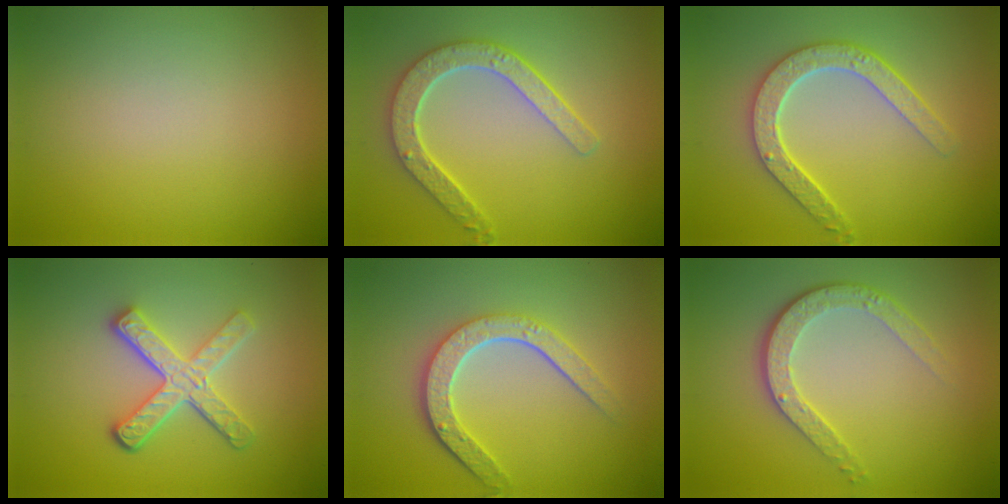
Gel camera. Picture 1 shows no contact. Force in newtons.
{"total": 4.7, "press": 3.7, "slide": 2.8}
{"total": 4.7, "press": 3.6, "slide": 3.0}
{"total": 4.5, "press": 3.3, "slide": 3.0}
{"total": 4.7, "press": 3.6, "slide": 3.0}
{"total": 3.8, "press": 2.8, "slide": 2.5}